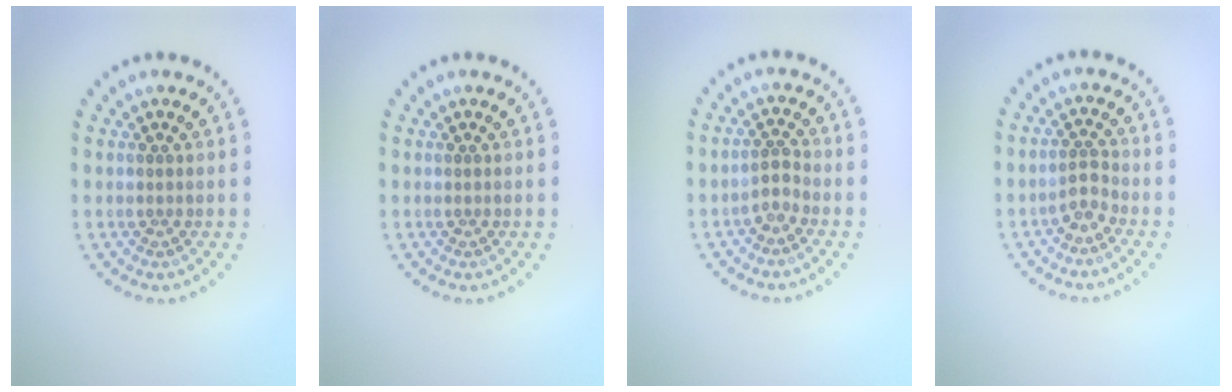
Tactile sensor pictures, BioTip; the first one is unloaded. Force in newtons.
{"total": 0.0}
{"total": 1.5, "press": 1.1, "slide": 1.1}
{"total": 1.7, "press": 1.3, "slide": 1.1}